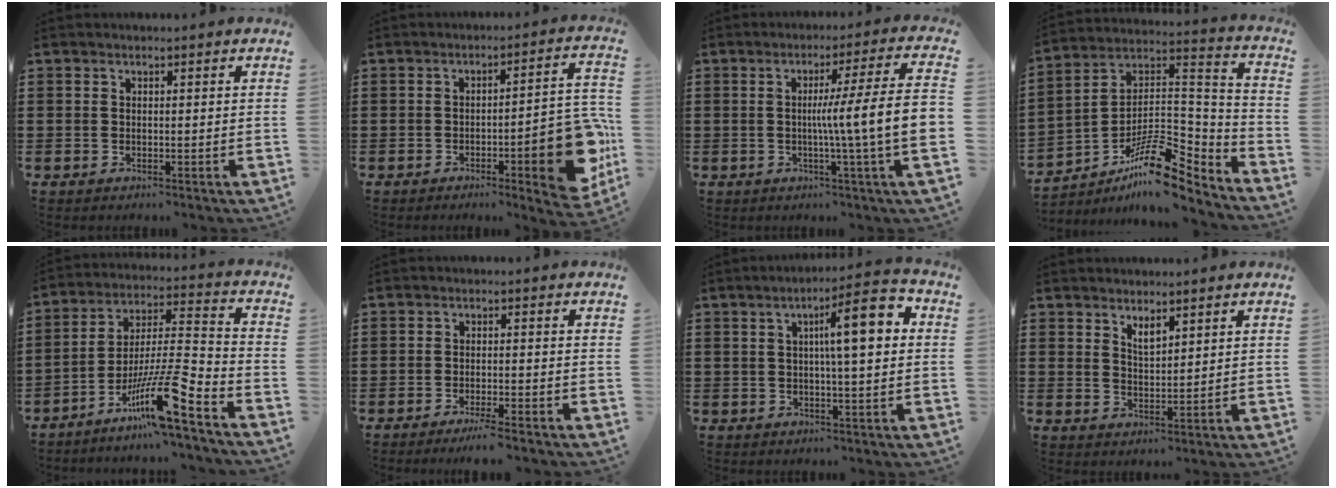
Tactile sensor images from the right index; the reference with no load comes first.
{"total": 10.2, "force": [-3.6, 2.5, 9.2], "torque": [-0.112, -0.009, -0.060]}
{"total": 9.9, "force": [-0.7, -0.8, 9.8], "torque": [-0.163, -0.019, -0.024]}
{"total": 13.6, "force": [-9.1, 5.2, 8.6], "torque": [-0.137, 0.021, -0.169]}
{"total": 13.1, "force": [-8.7, 0.9, 9.7], "torque": [-0.180, 0.000, -0.164]}
{"total": 2.7, "force": [-2.3, -0.4, 1.4], "torque": [-0.030, -0.005, -0.044]}
{"total": 9.2, "force": [1.4, 1.8, 8.9], "torque": [-0.137, -0.005, 0.011]}
{"total": 2.5, "force": [1.9, 0.9, 1.3], "torque": [-0.029, 0.003, 0.035]}